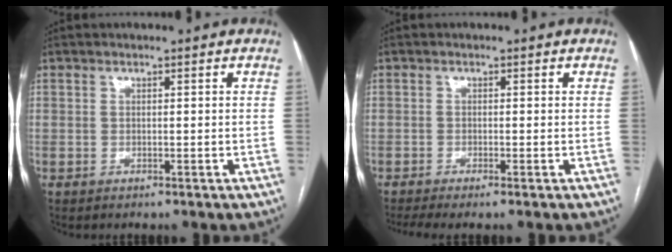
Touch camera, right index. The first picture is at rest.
{"total": 2.6, "force": [-1.8, 0.0, 1.9], "torque": [-0.037, -0.007, -0.034]}